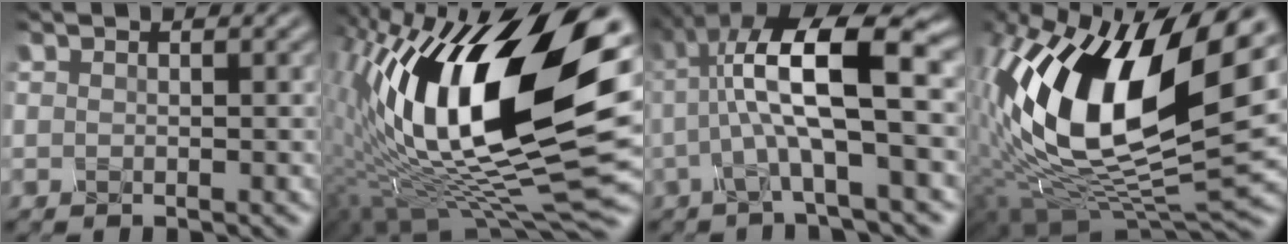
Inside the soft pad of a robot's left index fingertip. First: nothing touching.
{"total": 17.4, "force": [1.9, 7.0, 15.8], "torque": [-0.287, 0.005, 0.041]}
{"total": 8.4, "force": [-0.2, 1.7, 8.2], "torque": [-0.149, -0.001, 0.018]}
{"total": 14.3, "force": [2.1, 6.8, 12.4], "torque": [-0.252, -0.005, 0.042]}